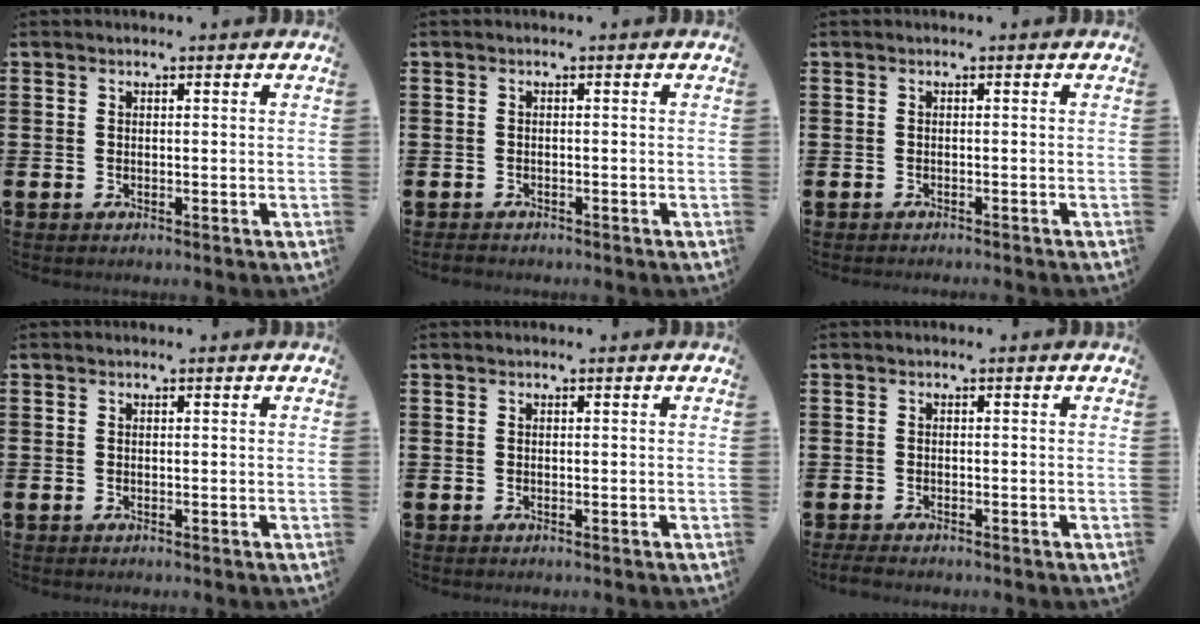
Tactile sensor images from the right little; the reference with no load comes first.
{"total": 0.7, "force": [-0.6, 0.2, 0.2], "torque": [-0.005, 0.000, -0.014]}
{"total": 0.5, "force": [-0.5, -0.1, 0.0], "torque": [0.001, -0.001, -0.011]}
{"total": 0.0}
{"total": 0.0}
{"total": 1.0, "force": [-0.8, 0.2, 0.5], "torque": [-0.011, 0.001, -0.018]}